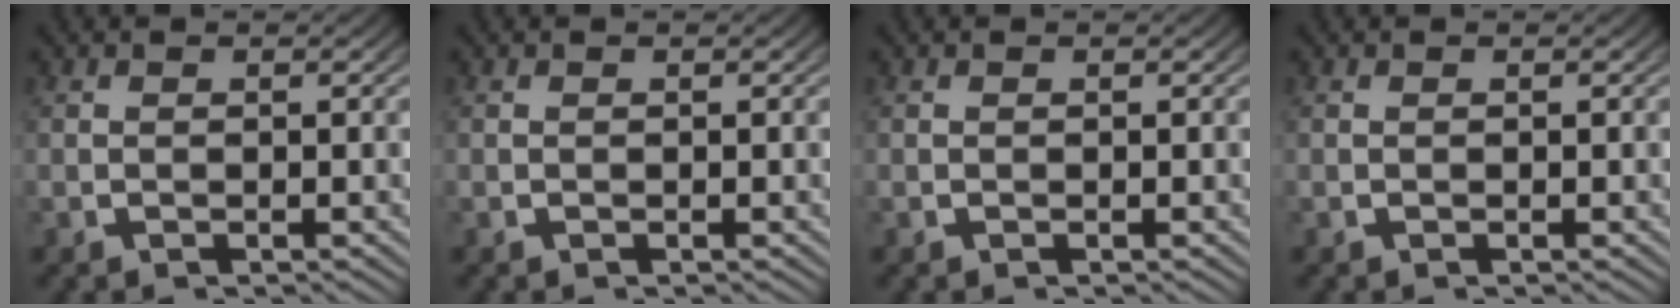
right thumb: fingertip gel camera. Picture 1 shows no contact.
{"total": 0.0}
{"total": 0.0}
{"total": 0.0}